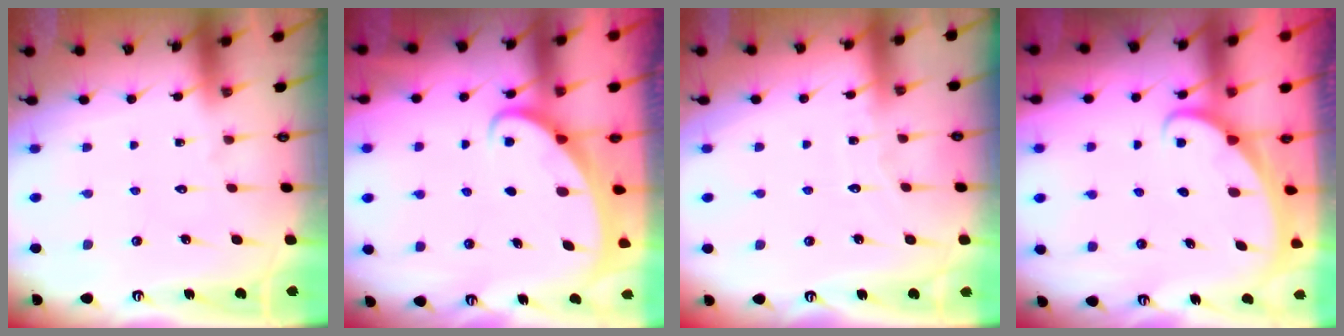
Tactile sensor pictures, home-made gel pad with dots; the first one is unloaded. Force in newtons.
{"total": 2.0, "press": 2.0, "slide": 0.1}
{"total": 4.7, "press": 4.6, "slide": 0.5}
{"total": 1.8, "press": 1.8, "slide": 0.1}